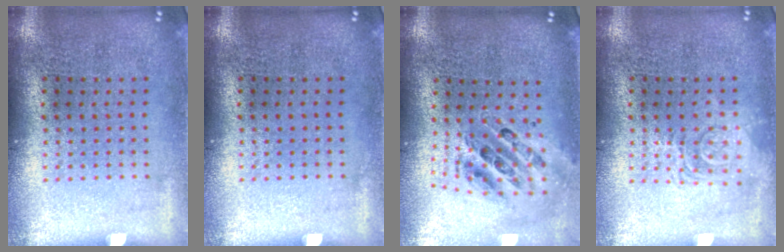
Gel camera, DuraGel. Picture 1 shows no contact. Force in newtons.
{"total": 0.0}
{"total": 1.0, "press": 0.9, "slide": 0.3}
{"total": 2.5, "press": 2.5, "slide": 0.5}